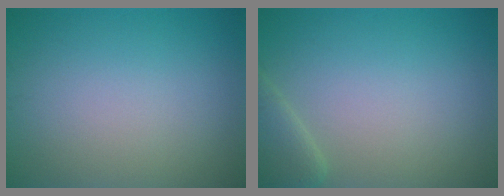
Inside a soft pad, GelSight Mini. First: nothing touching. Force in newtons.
{"total": 2.5, "press": 2.5, "slide": 0.1}